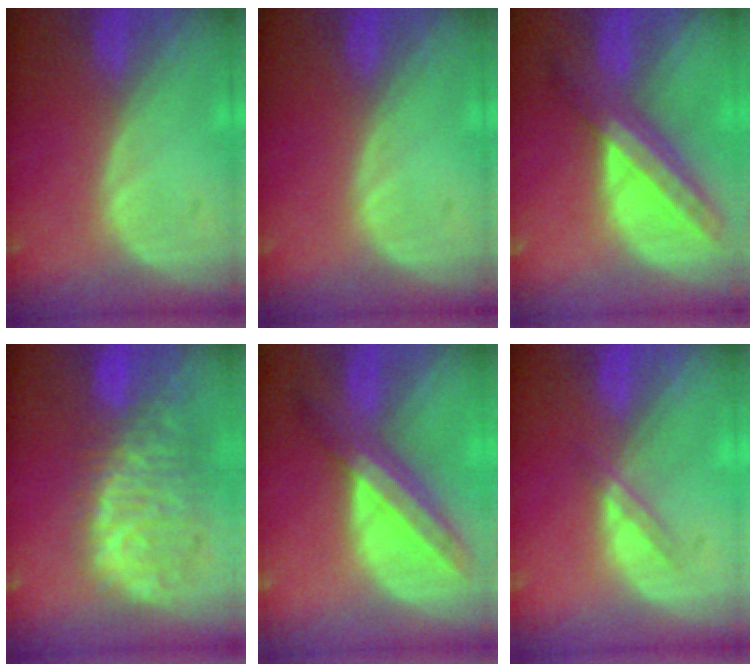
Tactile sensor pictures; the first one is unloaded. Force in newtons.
{"total": 0.0}
{"total": 8.8, "press": 7.6, "slide": 4.4}
{"total": 11.4, "press": 9.6, "slide": 6.1}
{"total": 8.2, "press": 7.3, "slide": 3.7}
{"total": 1.8, "press": 1.8, "slide": 0.2}